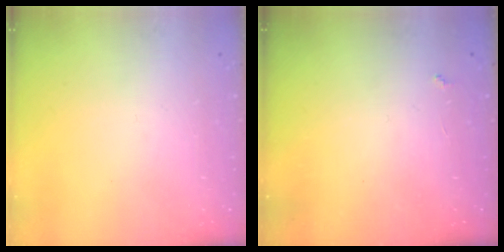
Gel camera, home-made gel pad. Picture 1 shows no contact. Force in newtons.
{"total": 2.2, "press": 2.2, "slide": 0.4}